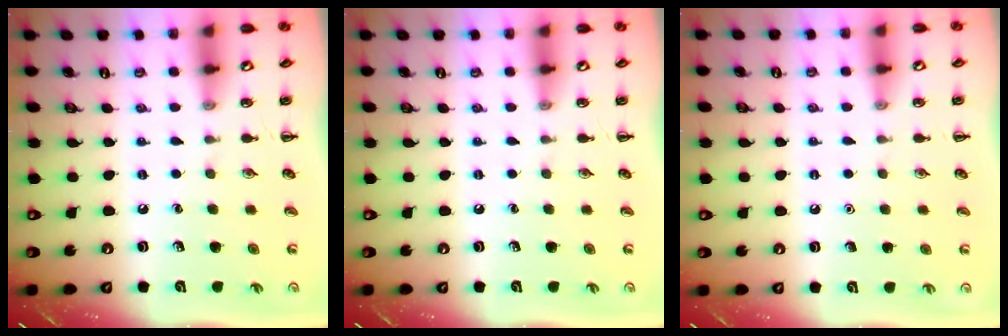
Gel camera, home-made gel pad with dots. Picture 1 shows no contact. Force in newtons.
{"total": 0.0}
{"total": 1.5, "press": 1.5, "slide": 0.1}